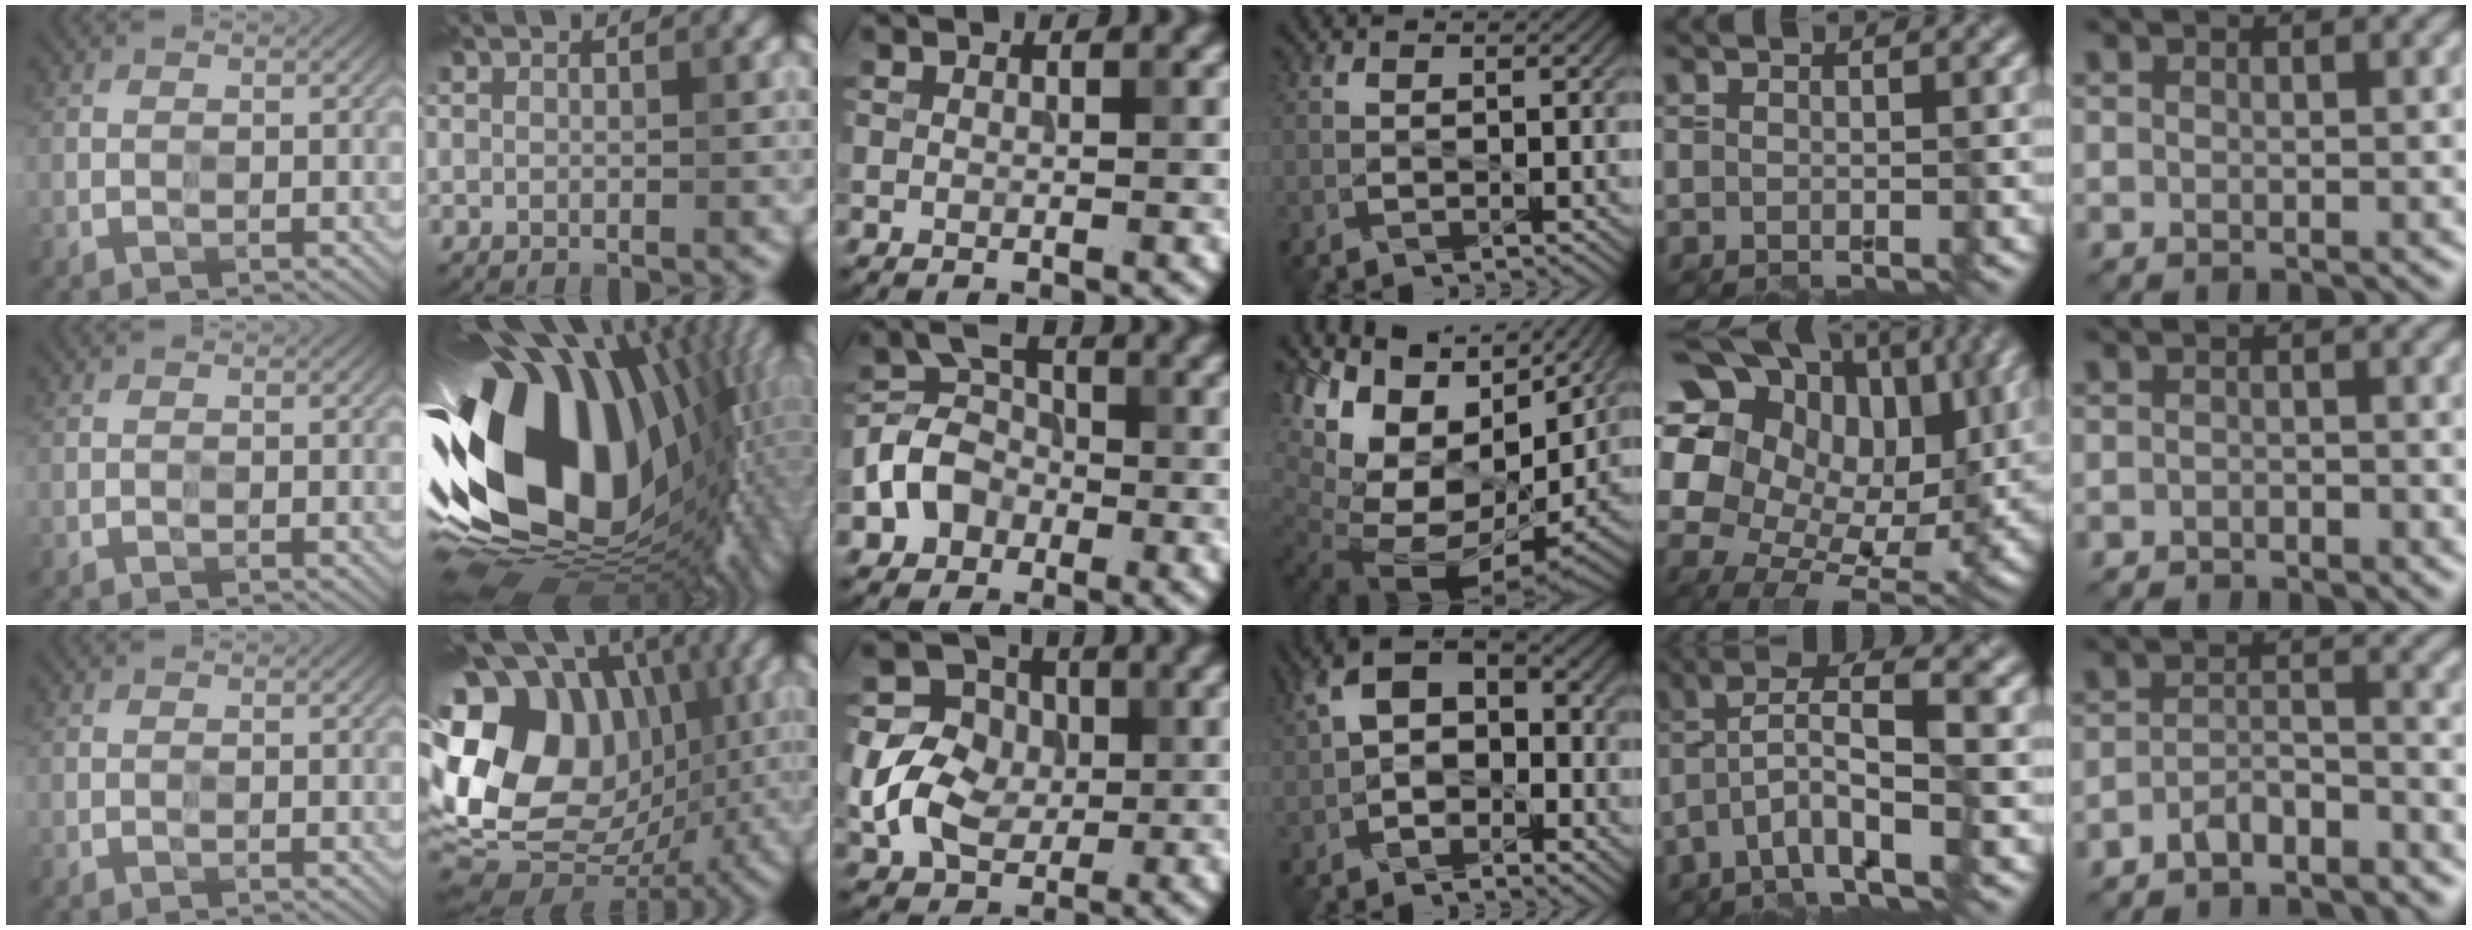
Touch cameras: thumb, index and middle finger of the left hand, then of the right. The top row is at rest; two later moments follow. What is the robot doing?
{"motion": "wipe", "object": "paper plate"}